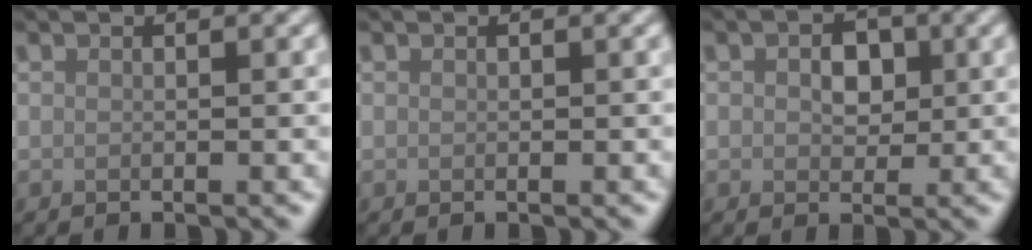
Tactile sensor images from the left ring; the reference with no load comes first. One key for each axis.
{"total": 0.0}
{"total": 2.6, "fx": 0.4, "fy": 1.9, "fz": 1.7, "tx": -0.030, "ty": 0.001, "tz": 0.001}